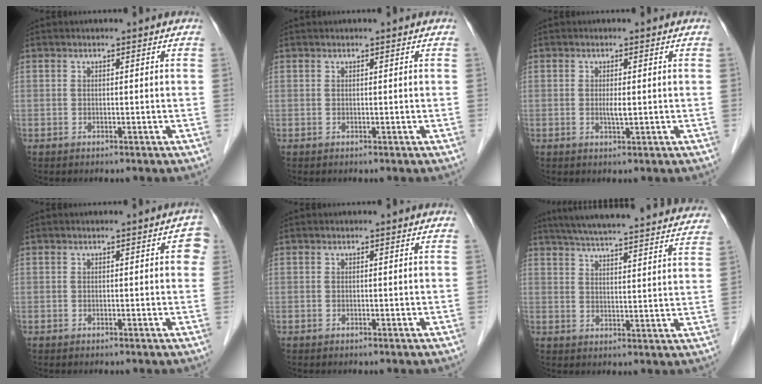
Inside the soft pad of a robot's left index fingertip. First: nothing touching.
{"total": 0.0}
{"total": 1.5, "force": [-0.2, 0.2, 1.4], "torque": [-0.028, -0.006, -0.002]}
{"total": 2.5, "force": [0.6, 1.2, 2.1], "torque": [-0.010, 0.008, 0.002]}
{"total": 0.0}
{"total": 28.4, "force": [26.2, 2.6, 10.7], "torque": [-0.177, -0.022, 0.330]}